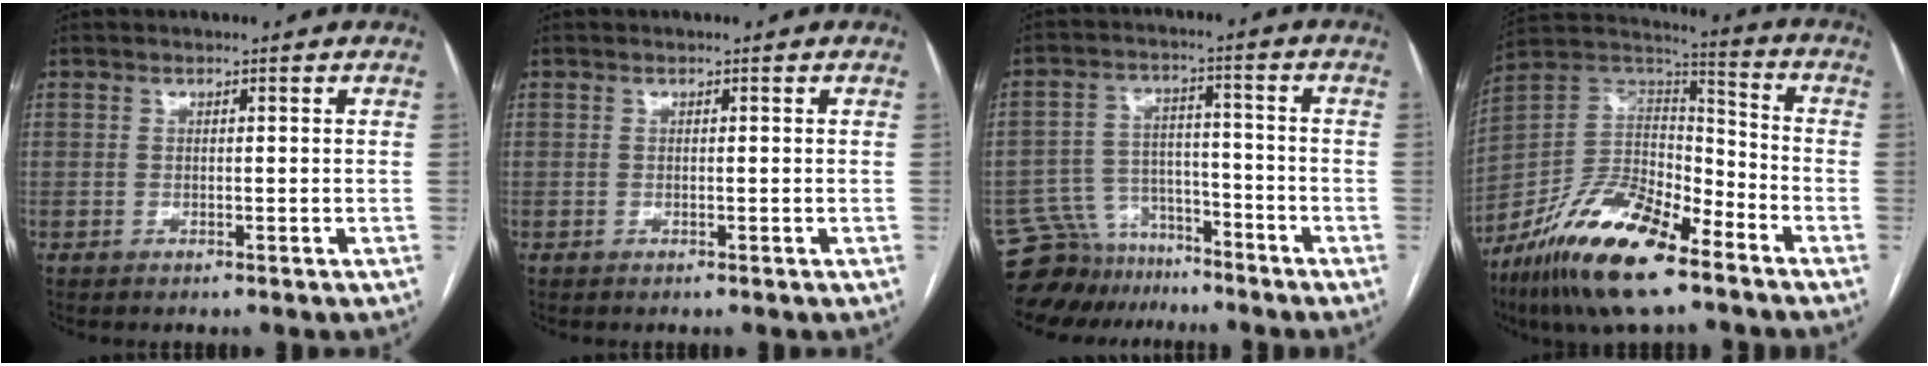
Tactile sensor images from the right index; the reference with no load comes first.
{"total": 0.0}
{"total": 9.0, "force": [-7.9, 4.3, -0.2], "torque": [0.002, 0.035, -0.134]}
{"total": 19.5, "force": [-13.0, 5.9, 13.2], "torque": [-0.276, 0.007, -0.239]}